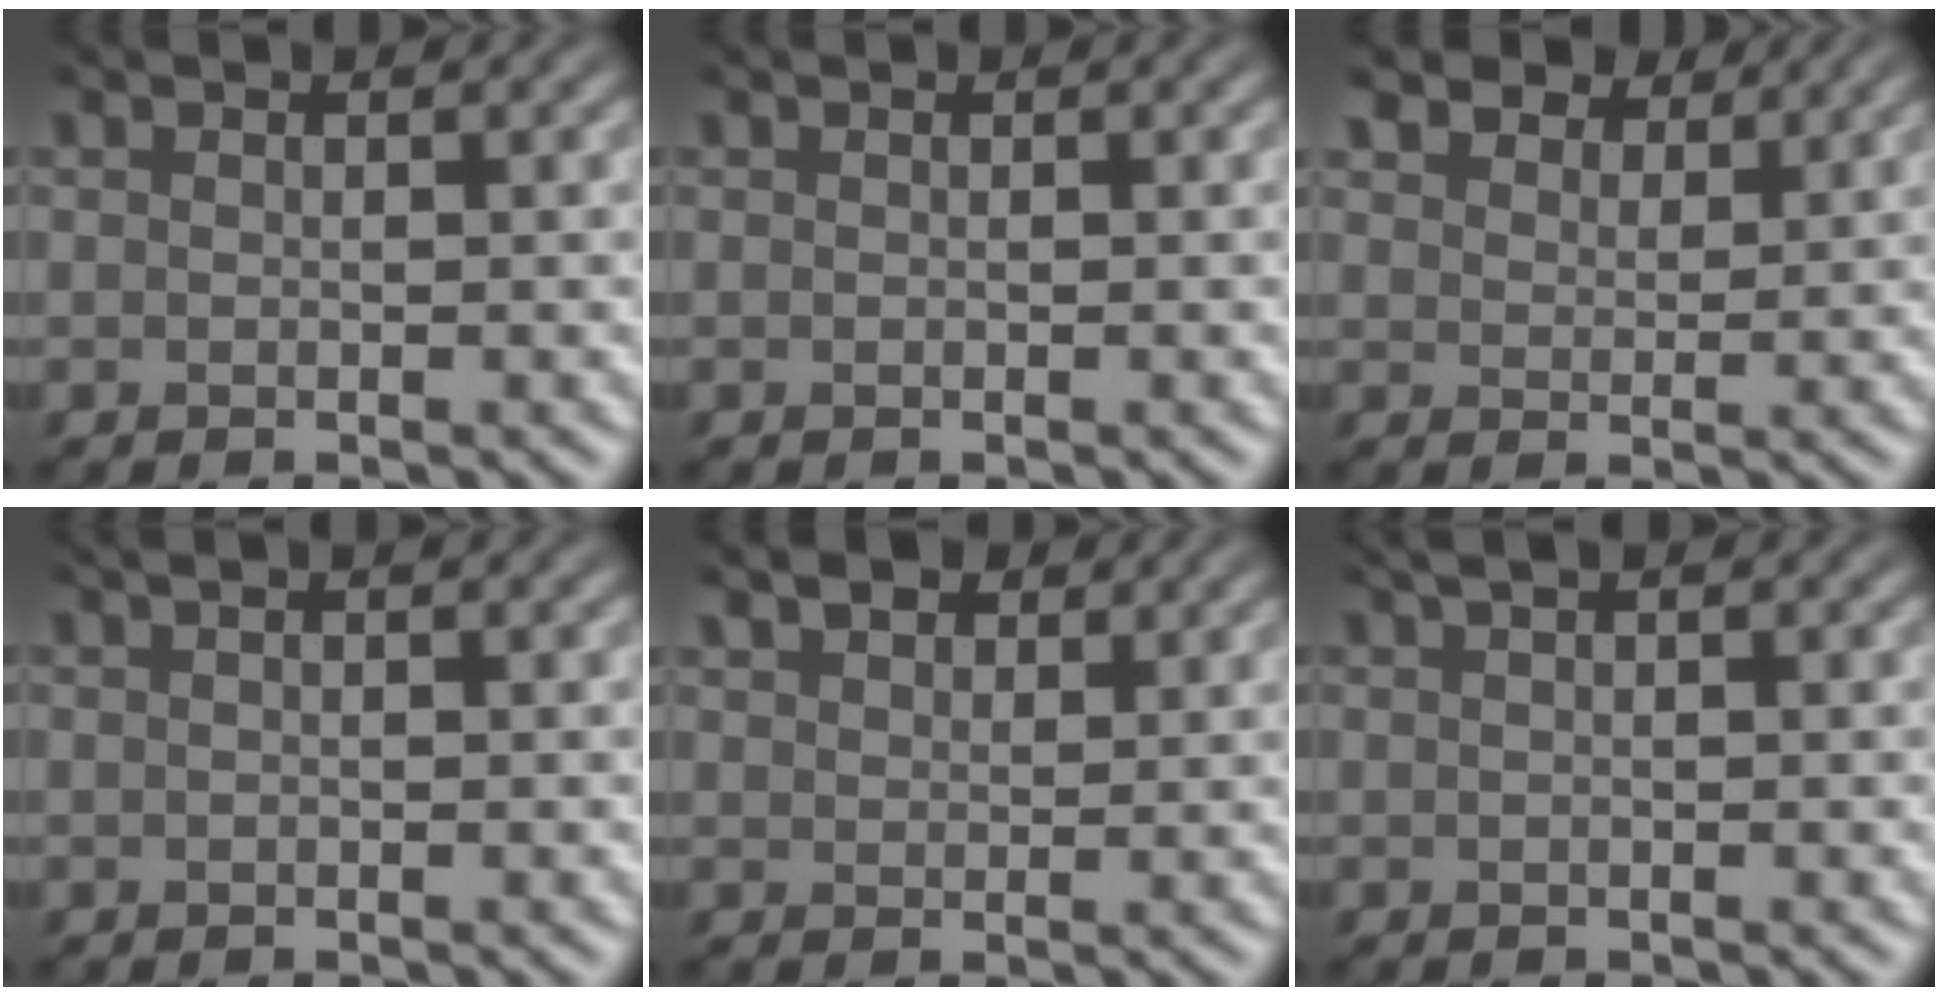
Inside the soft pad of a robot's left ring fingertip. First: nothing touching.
{"total": 0.0}
{"total": 5.5, "force": [4.7, 2.2, 1.8], "torque": [-0.043, -0.004, 0.084]}
{"total": 1.6, "force": [0.6, 0.6, 1.4], "torque": [-0.016, -0.003, 0.000]}
{"total": 2.3, "force": [1.8, 1.2, 0.9], "torque": [-0.021, 0.004, 0.033]}
{"total": 2.1, "force": [1.0, 0.6, 1.8], "torque": [-0.026, 0.002, 0.010]}